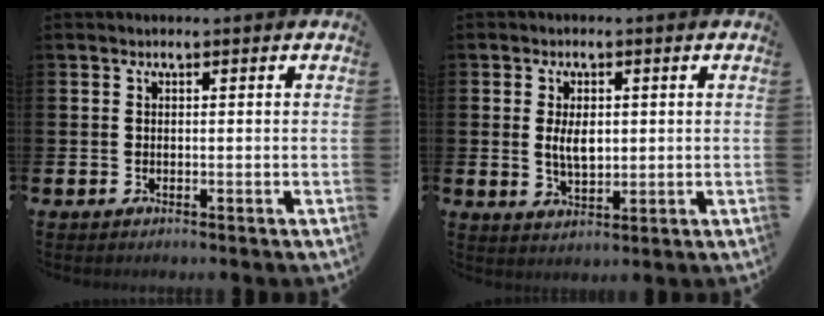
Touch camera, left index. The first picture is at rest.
{"total": 3.9, "force": [0.6, 2.2, 3.2], "torque": [-0.044, -0.001, 0.004]}